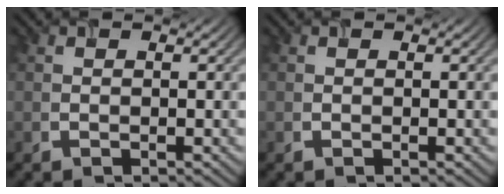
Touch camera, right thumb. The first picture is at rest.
{"total": 0.0}